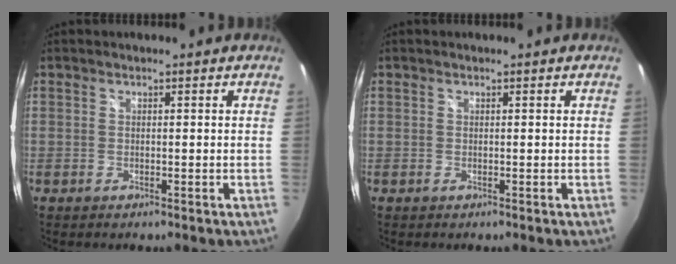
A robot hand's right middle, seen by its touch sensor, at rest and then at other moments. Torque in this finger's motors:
{"motor_torque": [0.03, -0.17, 0.00, 0.01]}